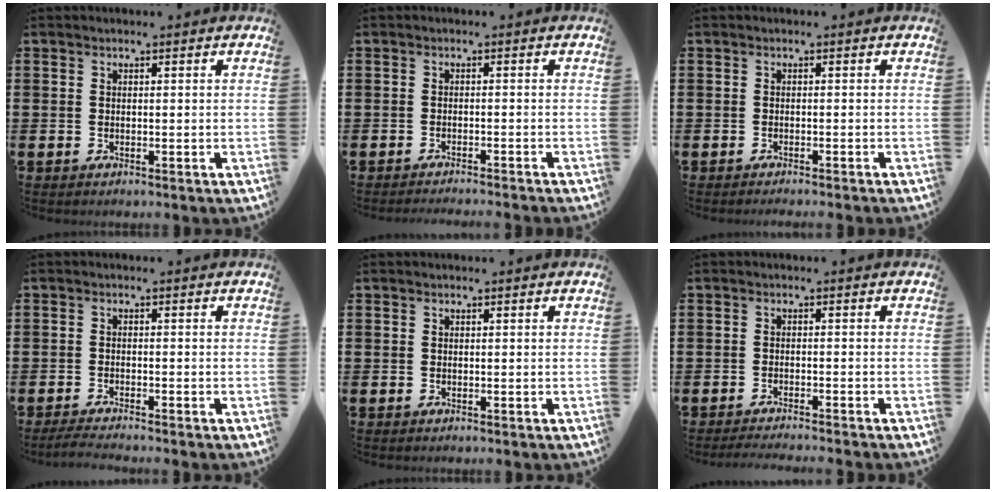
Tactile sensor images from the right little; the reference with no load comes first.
{"total": 1.0, "force": [-1.0, -0.3, 0.1], "torque": [0.000, 0.001, -0.021]}
{"total": 0.5, "force": [-0.5, -0.2, 0.1], "torque": [-0.001, -0.001, -0.011]}
{"total": 1.5, "force": [-1.2, 0.0, 0.9], "torque": [-0.013, 0.001, -0.024]}
{"total": 0.0}
{"total": 1.3, "force": [-1.2, -0.2, 0.3], "torque": [-0.004, 0.000, -0.024]}